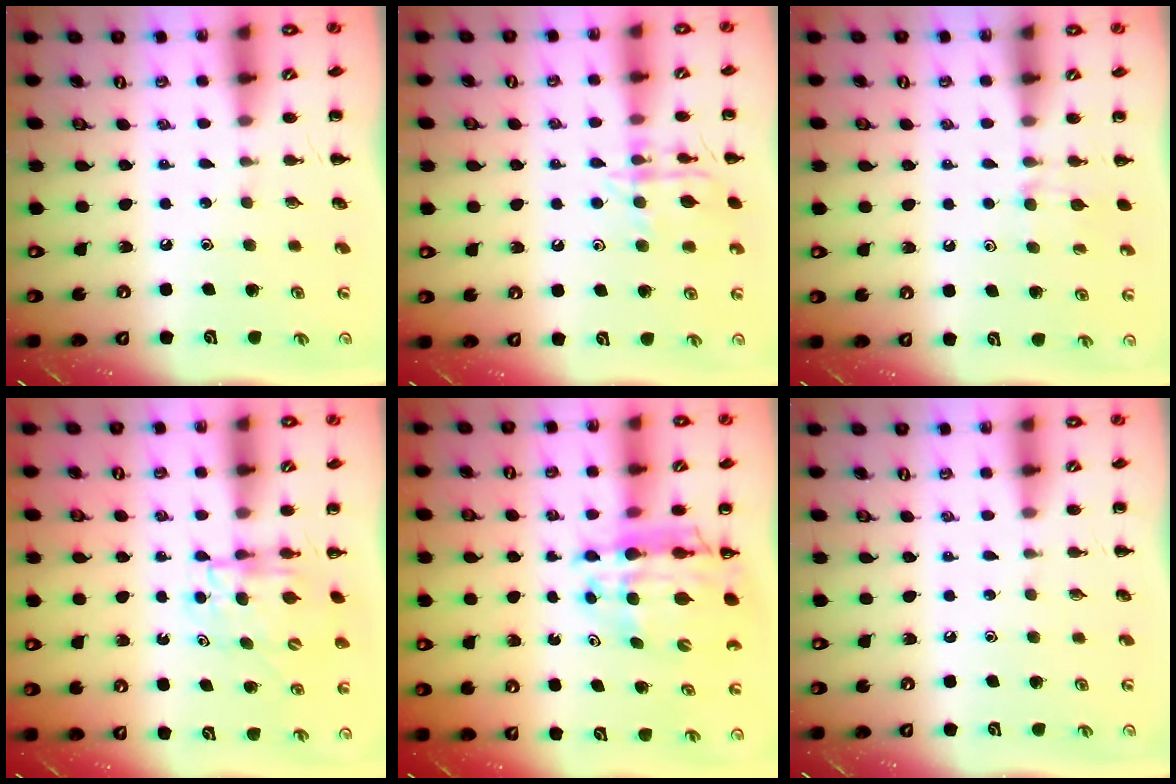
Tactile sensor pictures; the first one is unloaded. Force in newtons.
{"total": 13.0, "press": 13.0, "slide": 0.7}
{"total": 6.3, "press": 6.0, "slide": 1.9}
{"total": 5.0, "press": 5.0, "slide": 0.5}
{"total": 12.6, "press": 12.1, "slide": 3.5}
{"total": 0.0}